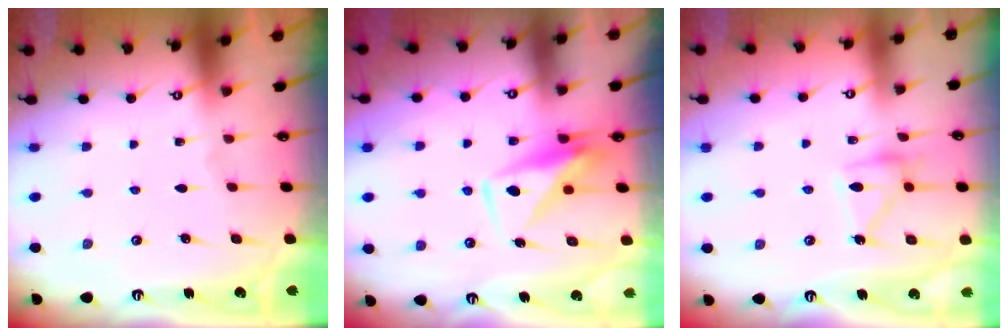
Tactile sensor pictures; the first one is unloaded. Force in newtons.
{"total": 7.5, "press": 7.4, "slide": 0.7}
{"total": 13.5, "press": 13.5, "slide": 0.8}